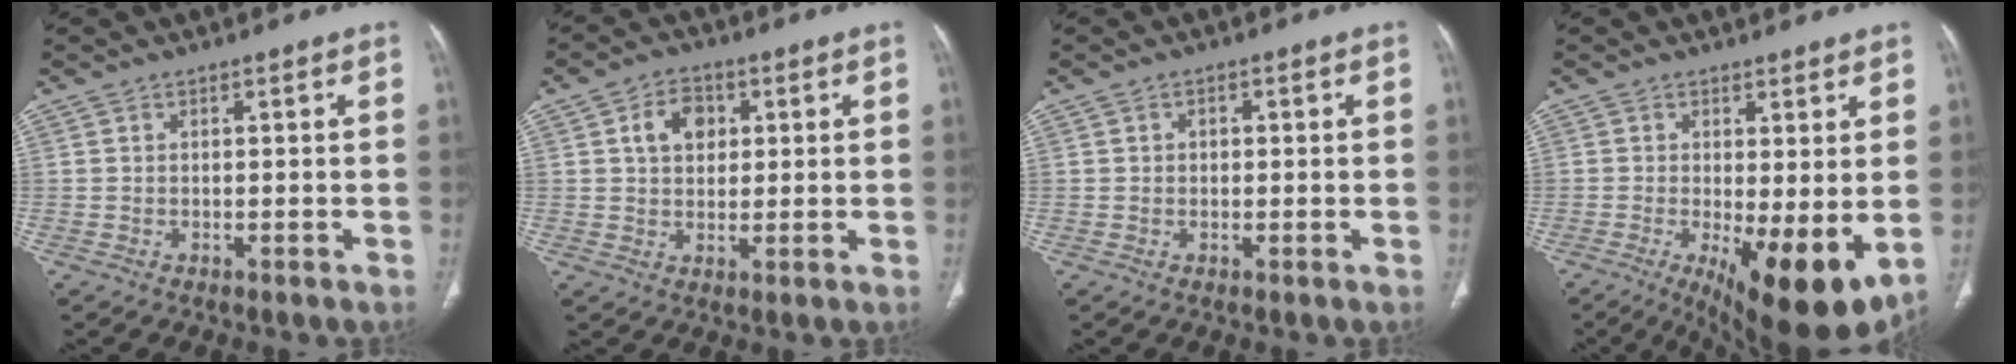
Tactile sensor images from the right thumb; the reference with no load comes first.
{"total": 6.5, "force": [1.9, 4.8, 4.0], "torque": [-0.044, 0.001, 0.029]}
{"total": 1.2, "force": [0.2, 1.0, 0.6], "torque": [-0.004, 0.003, 0.001]}
{"total": 12.8, "force": [-2.3, 4.3, 11.8], "torque": [-0.177, -0.029, -0.020]}